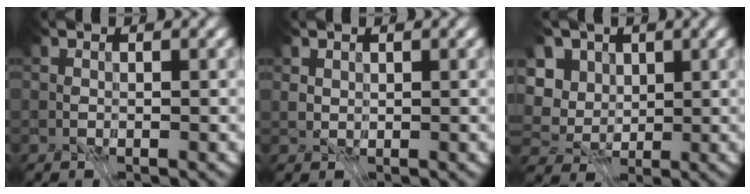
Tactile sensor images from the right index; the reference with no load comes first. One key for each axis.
{"total": 1.0, "fx": 1.0, "fy": 0.4, "fz": 0.0, "tx": -0.016, "ty": -0.009, "tz": 0.025}
{"total": 5.6, "fx": 1.3, "fy": 4.6, "fz": 2.9, "tx": -0.072, "ty": 0.002, "tz": 0.020}